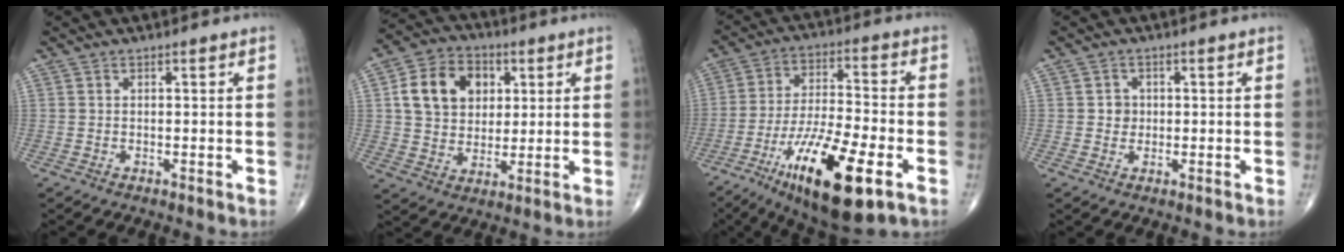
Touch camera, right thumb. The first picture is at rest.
{"total": 13.5, "force": [3.5, 10.5, 7.7], "torque": [-0.102, 0.001, 0.059]}
{"total": 20.4, "force": [-9.2, 5.9, 17.2], "torque": [-0.316, 0.020, -0.150]}
{"total": 2.4, "force": [0.1, 2.2, 0.9], "torque": [0.001, 0.005, 0.000]}